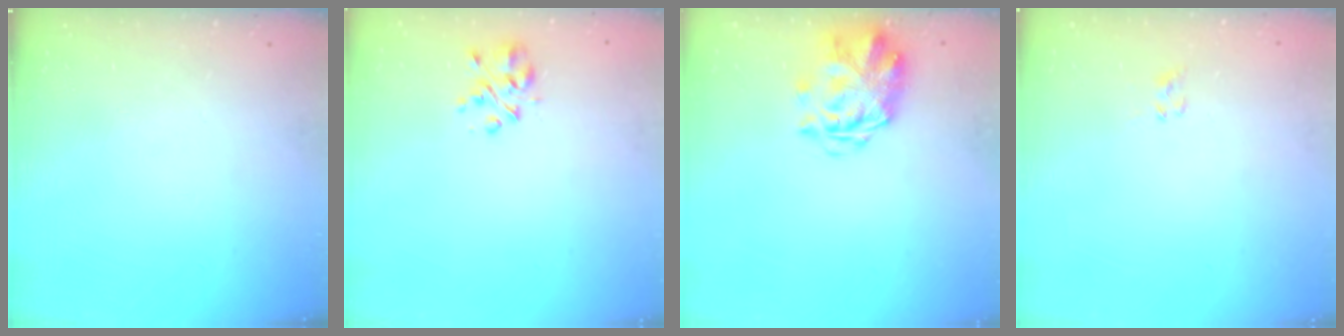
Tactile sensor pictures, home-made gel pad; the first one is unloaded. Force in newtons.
{"total": 4.0, "press": 3.9, "slide": 1.1}
{"total": 3.2, "press": 2.8, "slide": 1.5}
{"total": 2.2, "press": 2.1, "slide": 0.7}